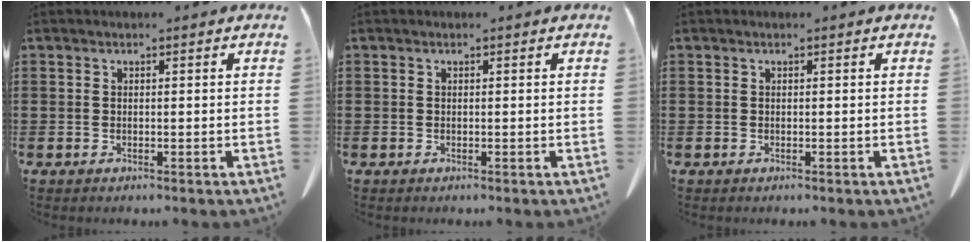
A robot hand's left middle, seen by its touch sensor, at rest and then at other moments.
{"total": 0.0}
{"total": 0.0}